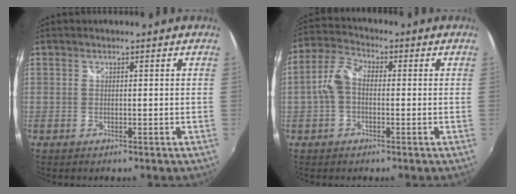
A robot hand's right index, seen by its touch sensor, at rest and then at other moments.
{"total": 5.8, "force": [-0.9, 3.8, 4.3], "torque": [-0.094, 0.019, -0.019]}